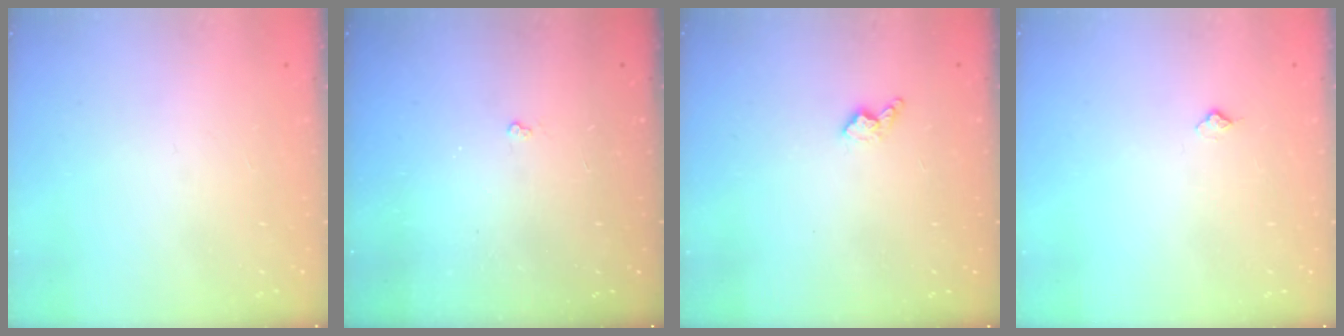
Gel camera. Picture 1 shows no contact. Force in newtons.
{"total": 1.8, "press": 1.8, "slide": 0.3}
{"total": 5.7, "press": 5.7, "slide": 0.7}
{"total": 3.3, "press": 3.3, "slide": 0.2}